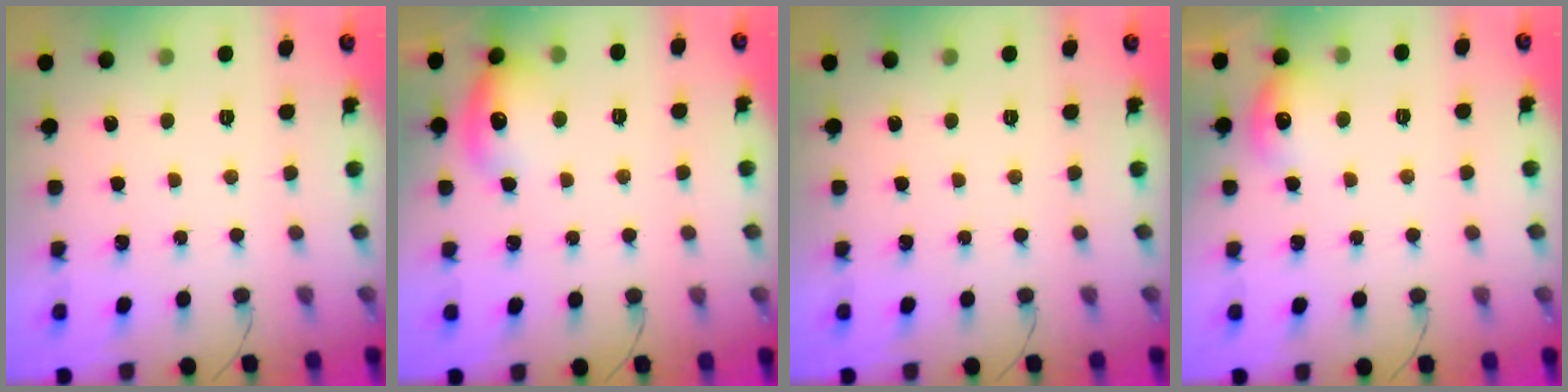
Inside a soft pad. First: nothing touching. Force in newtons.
{"total": 12.6, "press": 12.6, "slide": 0.9}
{"total": 0.0}
{"total": 9.5, "press": 9.4, "slide": 1.5}